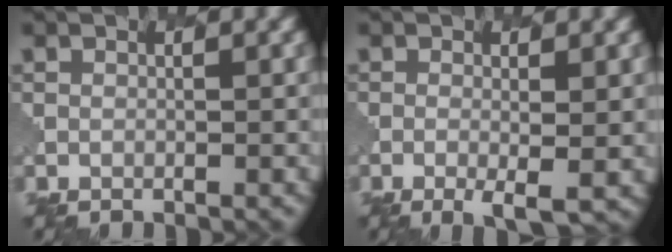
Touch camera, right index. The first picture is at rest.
{"total": 2.9, "force": [-0.7, 0.8, 2.7], "torque": [-0.052, -0.009, -0.006]}